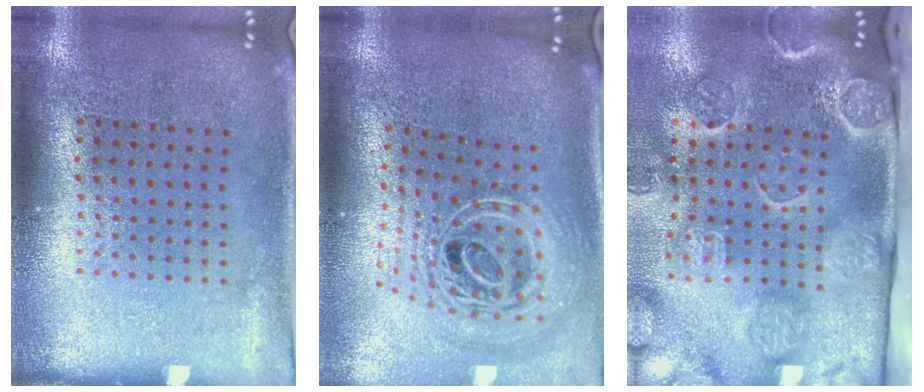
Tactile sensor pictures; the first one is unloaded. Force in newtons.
{"total": 2.8, "press": 1.9, "slide": 2.0}
{"total": 4.7, "press": 3.6, "slide": 3.0}